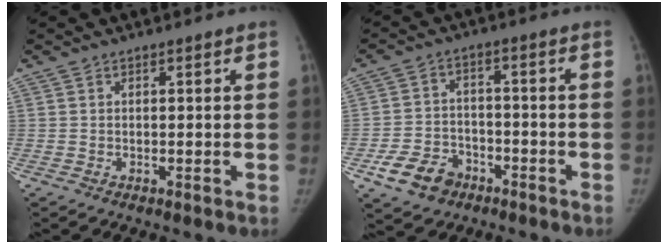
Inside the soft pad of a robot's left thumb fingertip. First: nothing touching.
{"total": 8.7, "force": [-4.9, 6.3, 3.6], "torque": [-0.051, 0.029, -0.081]}